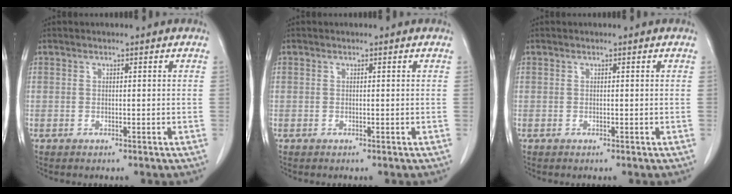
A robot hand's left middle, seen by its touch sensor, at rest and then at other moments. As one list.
[{"total": 0.0}, {"total": 0.0}]